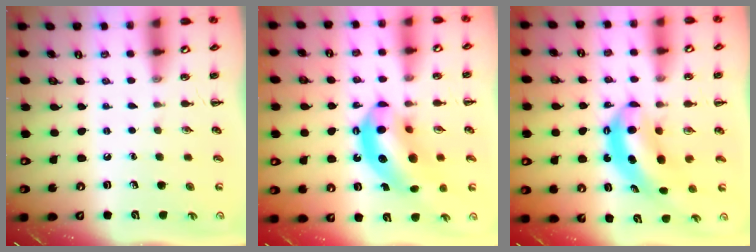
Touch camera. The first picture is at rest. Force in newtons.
{"total": 15.1, "press": 14.4, "slide": 4.2}
{"total": 6.9, "press": 6.7, "slide": 1.6}